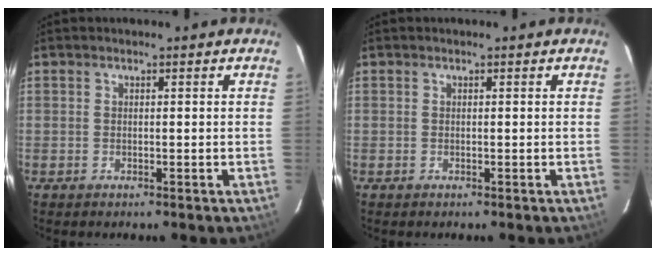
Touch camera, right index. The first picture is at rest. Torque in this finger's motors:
{"motor_torque": [0.00, 0.00, 0.00, 0.00]}